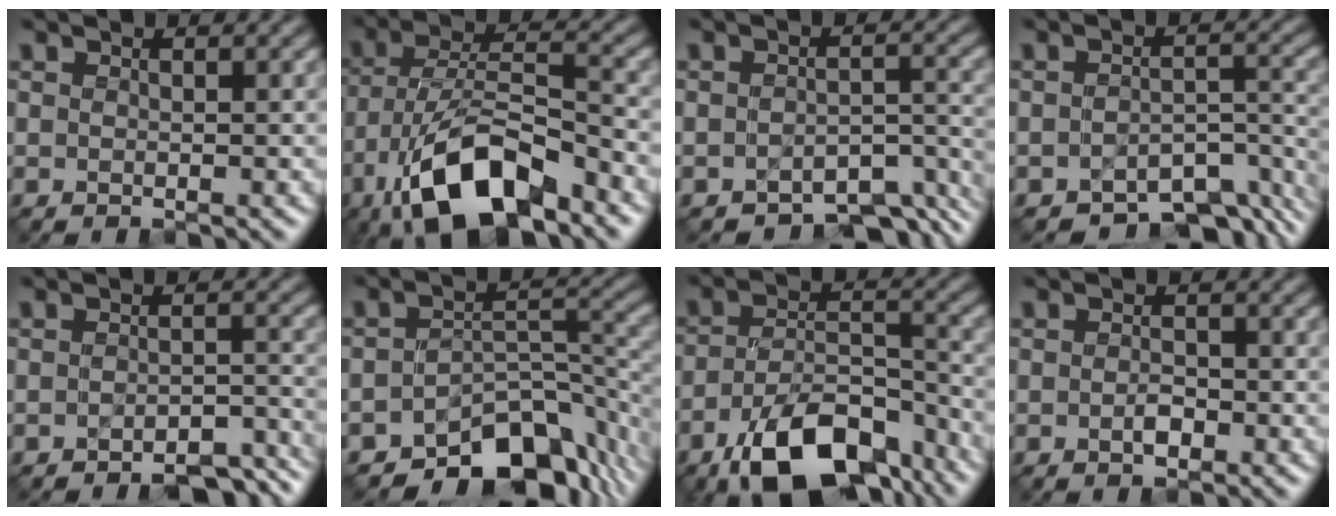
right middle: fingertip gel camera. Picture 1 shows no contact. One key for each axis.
{"total": 11.0, "fx": -6.7, "fy": 4.0, "fz": 7.7, "tx": -0.140, "ty": 0.005, "tz": -0.124}
{"total": 5.5, "fx": -4.8, "fy": 1.9, "fz": 2.0, "tx": -0.016, "ty": -0.011, "tz": -0.063}
{"total": 6.4, "fx": -5.4, "fy": 2.4, "fz": 2.6, "tx": -0.021, "ty": -0.013, "tz": -0.078}
{"total": 4.4, "fx": -3.7, "fy": 1.1, "fz": 1.9, "tx": -0.022, "ty": -0.001, "tz": -0.047}
{"total": 9.0, "fx": -6.7, "fy": 3.9, "fz": 4.4, "tx": -0.040, "ty": -0.017, "tz": -0.109}
{"total": 11.4, "fx": -7.7, "fy": 4.6, "fz": 7.0, "tx": -0.125, "ty": -0.010, "tz": -0.131}
{"total": 1.2, "fx": -0.7, "fy": 0.6, "fz": 0.8, "tx": -0.014, "ty": -0.001, "tz": -0.013}